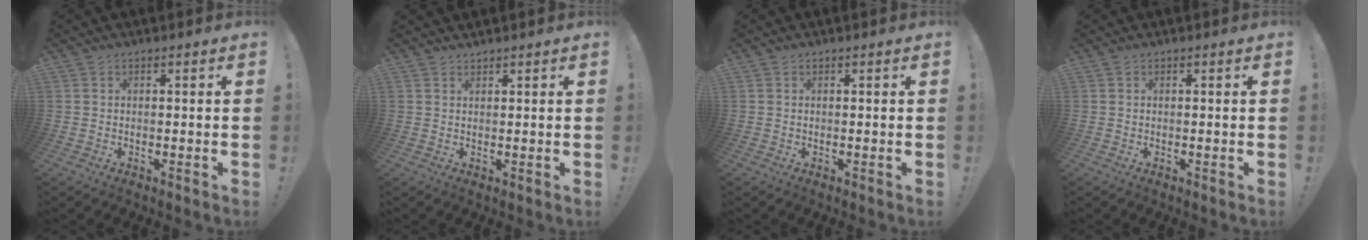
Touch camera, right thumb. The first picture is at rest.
{"total": 1.0, "force": [1.0, 0.1, -0.2], "torque": [0.005, -0.003, 0.019]}
{"total": 0.0}
{"total": 0.0}